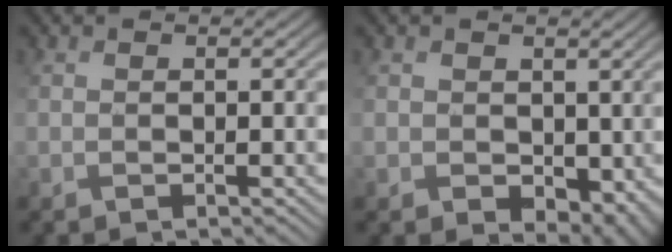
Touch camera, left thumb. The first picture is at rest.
{"total": 3.9, "force": [-0.1, 3.4, 1.9], "torque": [-0.046, -0.019, 0.003]}